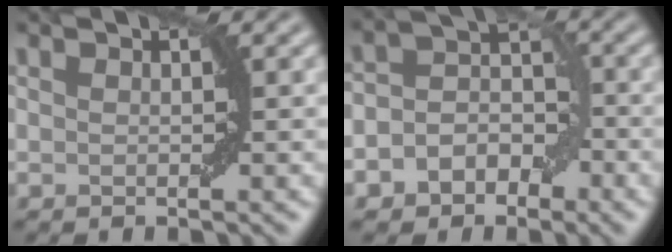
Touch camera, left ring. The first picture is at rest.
{"total": 4.6, "force": [-2.0, 3.6, 2.0], "torque": [0.000, 0.007, -0.045]}